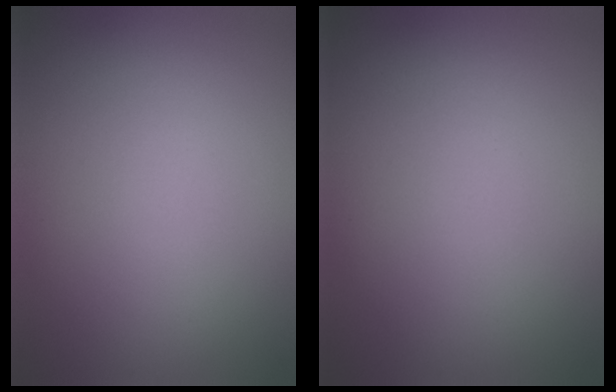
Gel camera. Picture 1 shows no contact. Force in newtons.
{"total": 0.0}